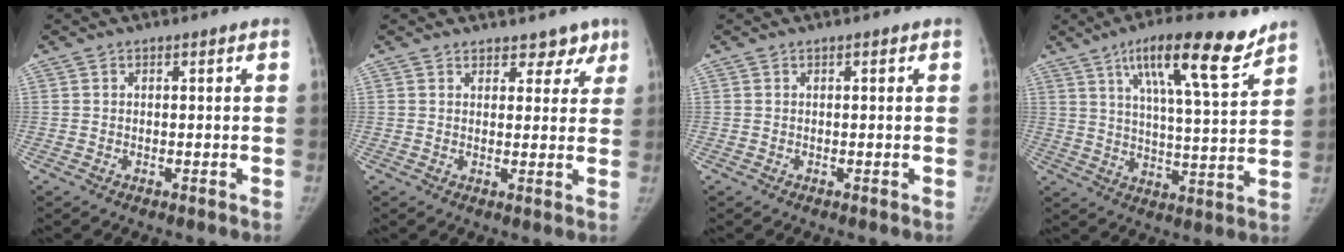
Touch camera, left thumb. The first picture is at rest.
{"total": 5.1, "force": [3.9, 3.0, 1.2], "torque": [0.024, -0.018, 0.046]}
{"total": 0.6, "force": [0.3, 0.3, 0.4], "torque": [-0.006, 0.000, 0.002]}
{"total": 16.8, "force": [10.7, 3.7, 12.5], "torque": [-0.177, -0.046, 0.171]}